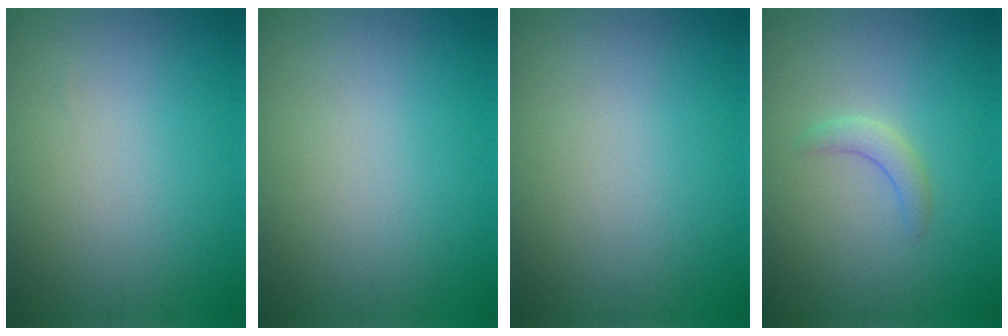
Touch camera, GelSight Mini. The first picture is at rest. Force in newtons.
{"total": 0.0}
{"total": 0.0}
{"total": 1.6, "press": 1.6, "slide": 0.2}